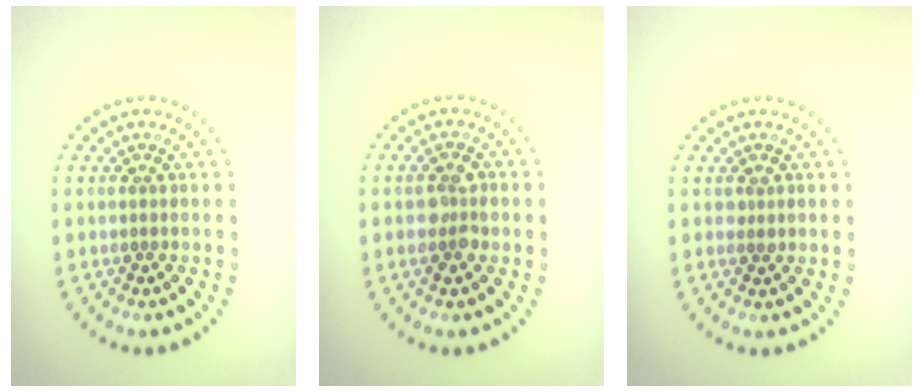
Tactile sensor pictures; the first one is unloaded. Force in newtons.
{"total": 2.7, "press": 2.7, "slide": 0.3}
{"total": 0.5, "press": 0.5, "slide": 0.2}